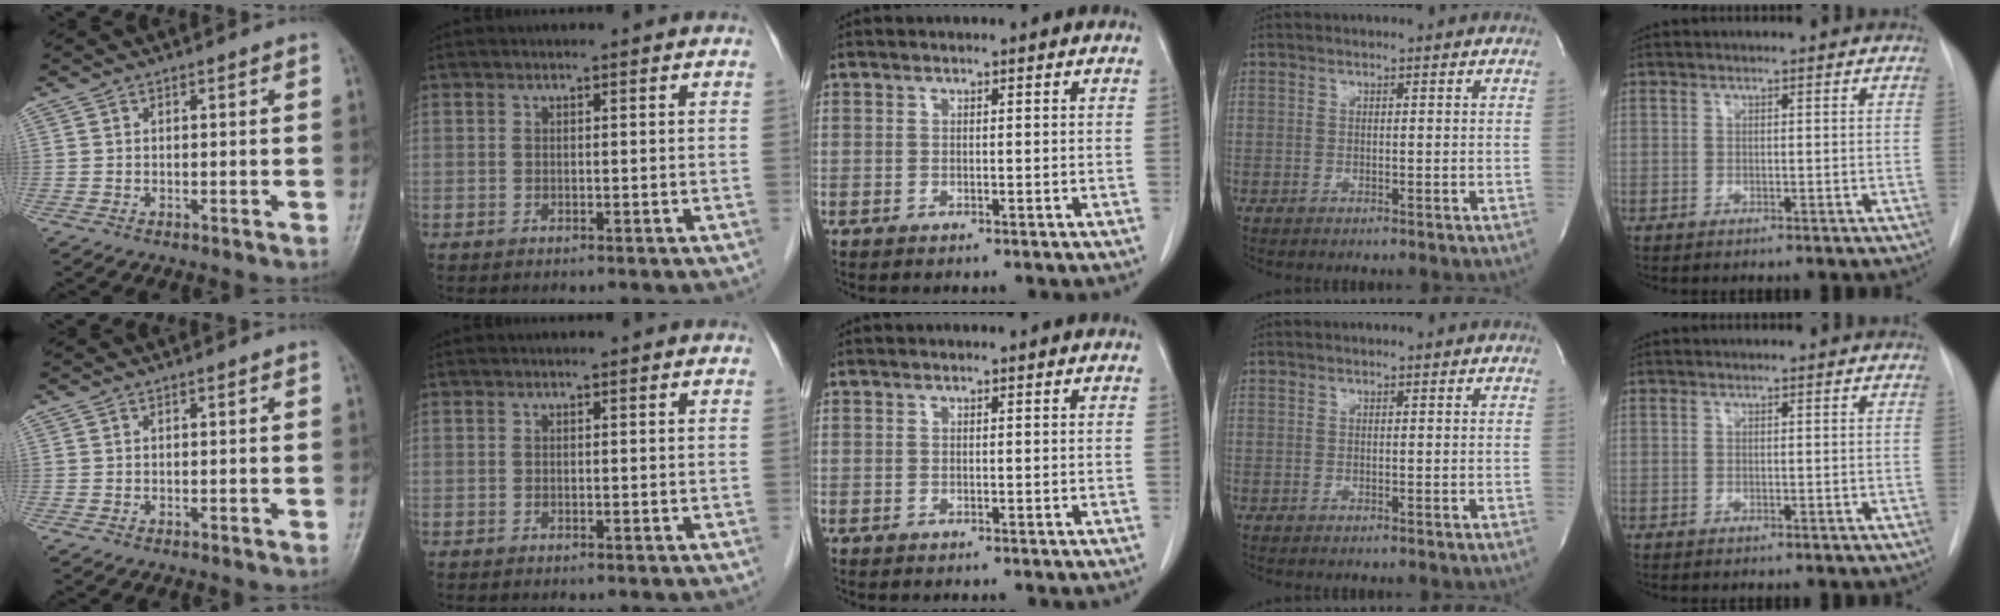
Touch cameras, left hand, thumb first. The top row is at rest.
{}